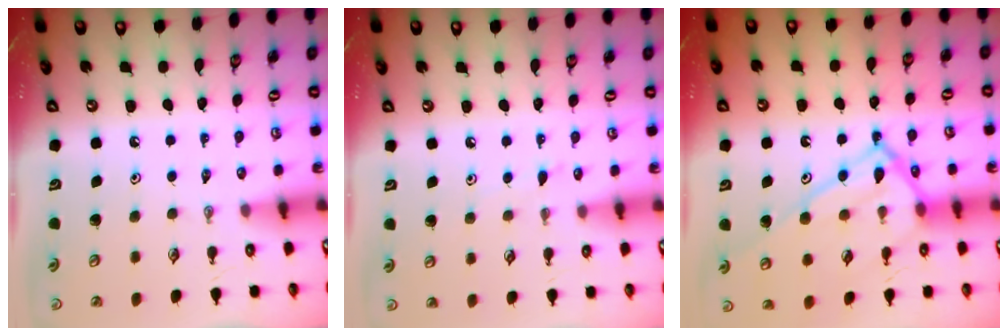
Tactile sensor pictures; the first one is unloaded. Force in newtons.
{"total": 2.7, "press": 2.7, "slide": 0.3}
{"total": 17.1, "press": 17.0, "slide": 1.4}